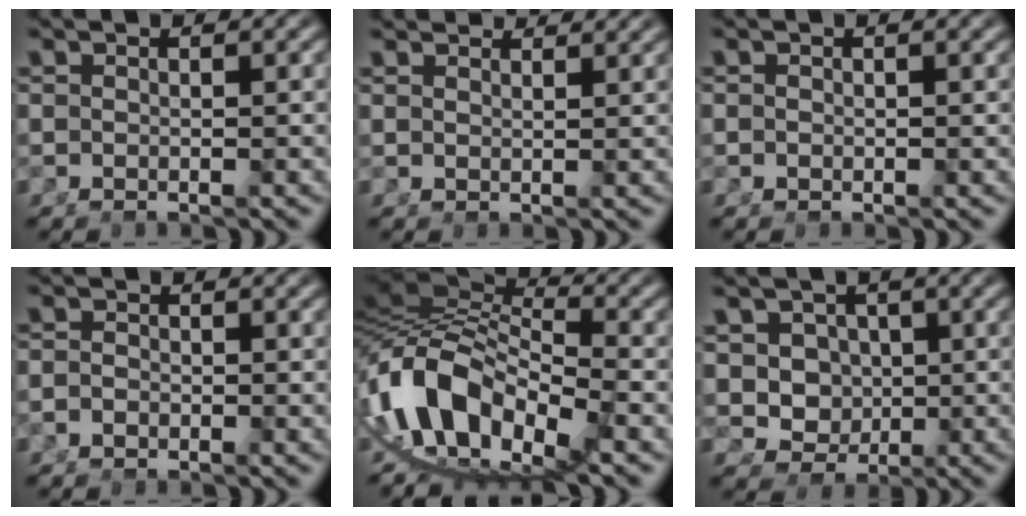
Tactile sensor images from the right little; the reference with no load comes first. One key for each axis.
{"total": 2.9, "fx": 2.8, "fy": -0.6, "fz": 0.7, "tx": 0.011, "ty": 0.004, "tz": 0.047}
{"total": 0.0}
{"total": 1.1, "fx": -1.0, "fy": 0.4, "fz": 0.4, "tx": -0.010, "ty": -0.009, "tz": -0.015}
{"total": 16.0, "fx": -1.0, "fy": 11.5, "fz": 11.1, "tx": -0.237, "ty": -0.047, "tz": -0.006}
{"total": 7.7, "fx": 0.0, "fy": 7.0, "fz": 3.2, "tx": -0.076, "ty": -0.035, "tz": 0.008}